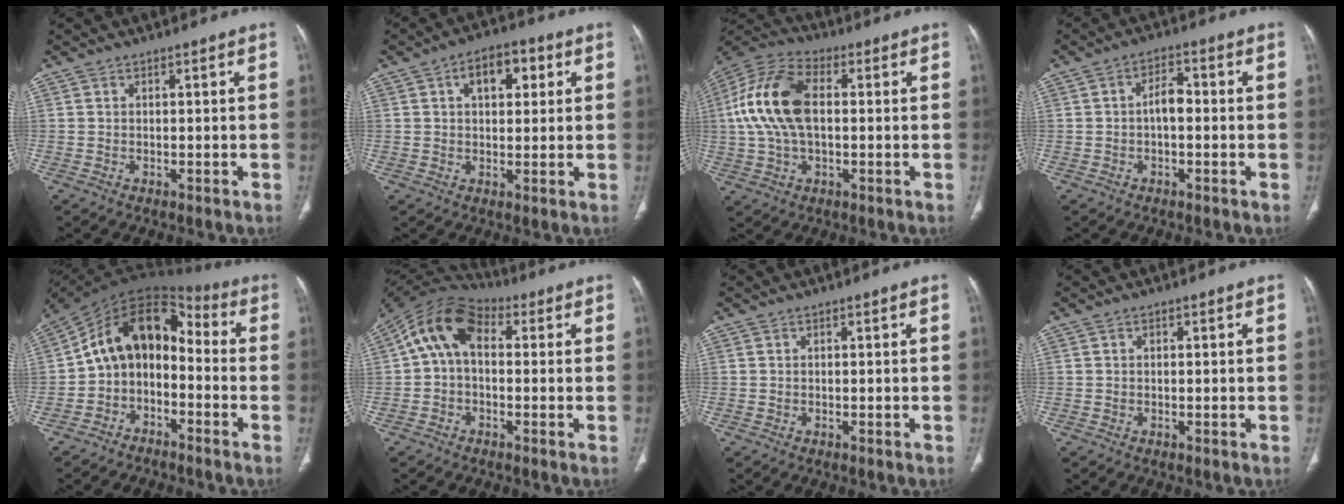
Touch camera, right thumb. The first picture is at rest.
{"total": 7.9, "force": [2.6, 4.8, 5.7], "torque": [-0.051, 0.011, 0.034]}
{"total": 15.4, "force": [1.2, 8.7, 12.6], "torque": [-0.260, 0.029, 0.016]}
{"total": 4.0, "force": [-0.5, 2.2, 3.3], "torque": [-0.046, 0.016, -0.014]}
{"total": 13.0, "force": [-2.9, 9.3, 8.6], "torque": [-0.115, 0.088, -0.065]}
{"total": 11.3, "force": [1.7, 7.4, 8.3], "torque": [-0.139, 0.038, 0.014]}
{"total": 0.0}
{"total": 0.0}